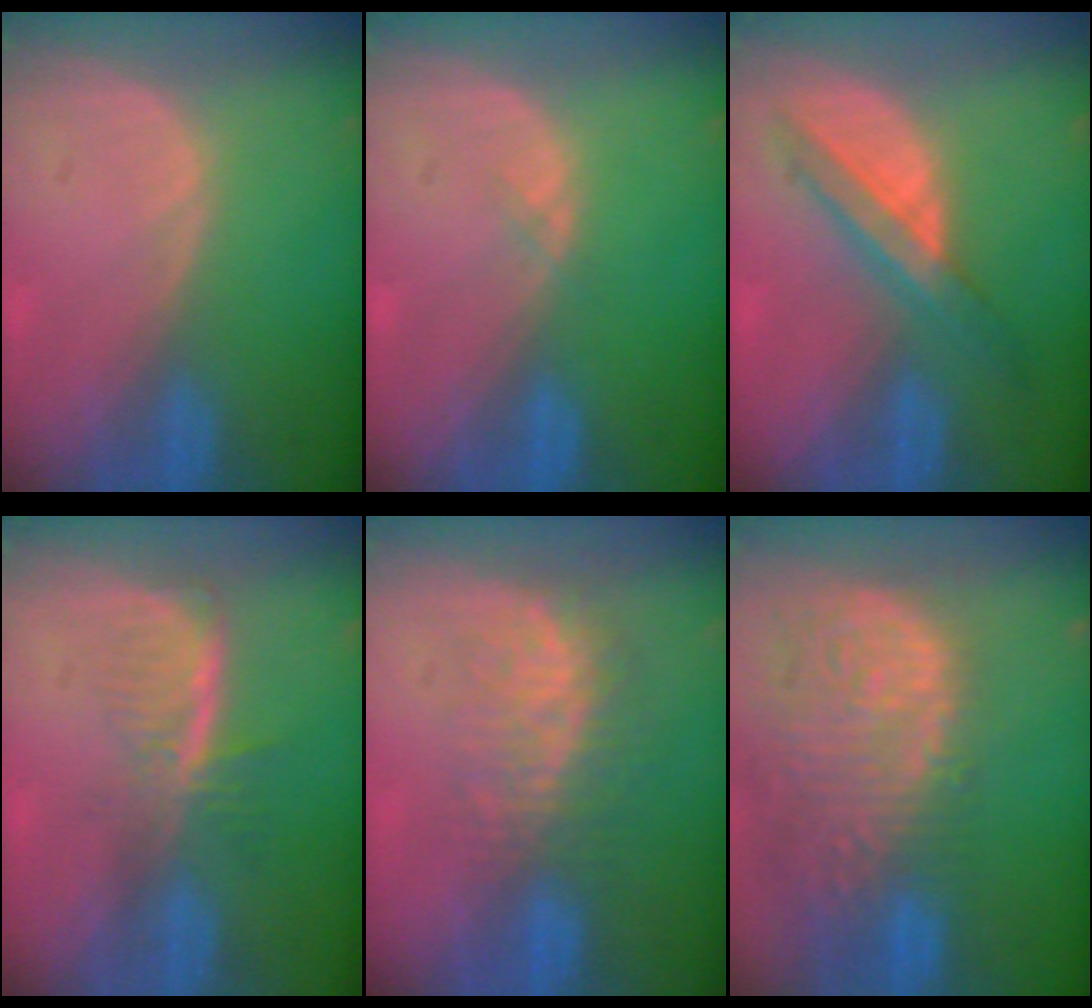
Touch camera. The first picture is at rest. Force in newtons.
{"total": 0.6, "press": 0.5, "slide": 0.2}
{"total": 5.8, "press": 5.8, "slide": 0.4}
{"total": 6.0, "press": 5.2, "slide": 3.0}
{"total": 8.2, "press": 7.4, "slide": 3.5}
{"total": 14.7, "press": 12.1, "slide": 8.4}